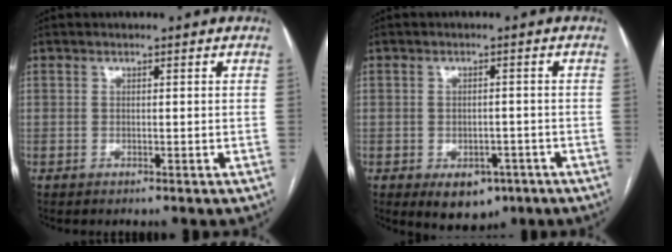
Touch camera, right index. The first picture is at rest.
{"total": 5.7, "force": [-2.8, 3.8, 3.1], "torque": [-0.036, 0.003, -0.027]}